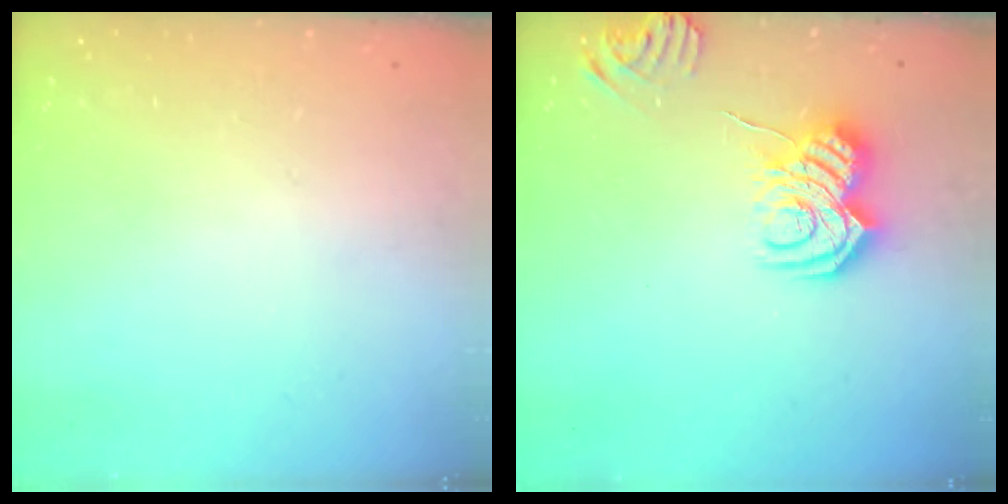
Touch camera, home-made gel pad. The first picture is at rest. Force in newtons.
{"total": 10.1, "press": 10.1, "slide": 0.9}